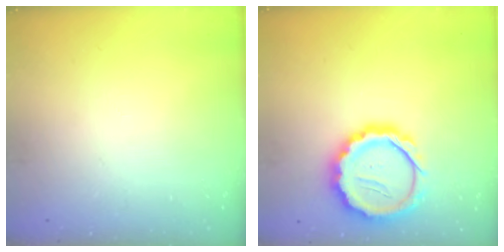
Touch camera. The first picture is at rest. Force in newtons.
{"total": 15.6, "press": 15.4, "slide": 2.5}